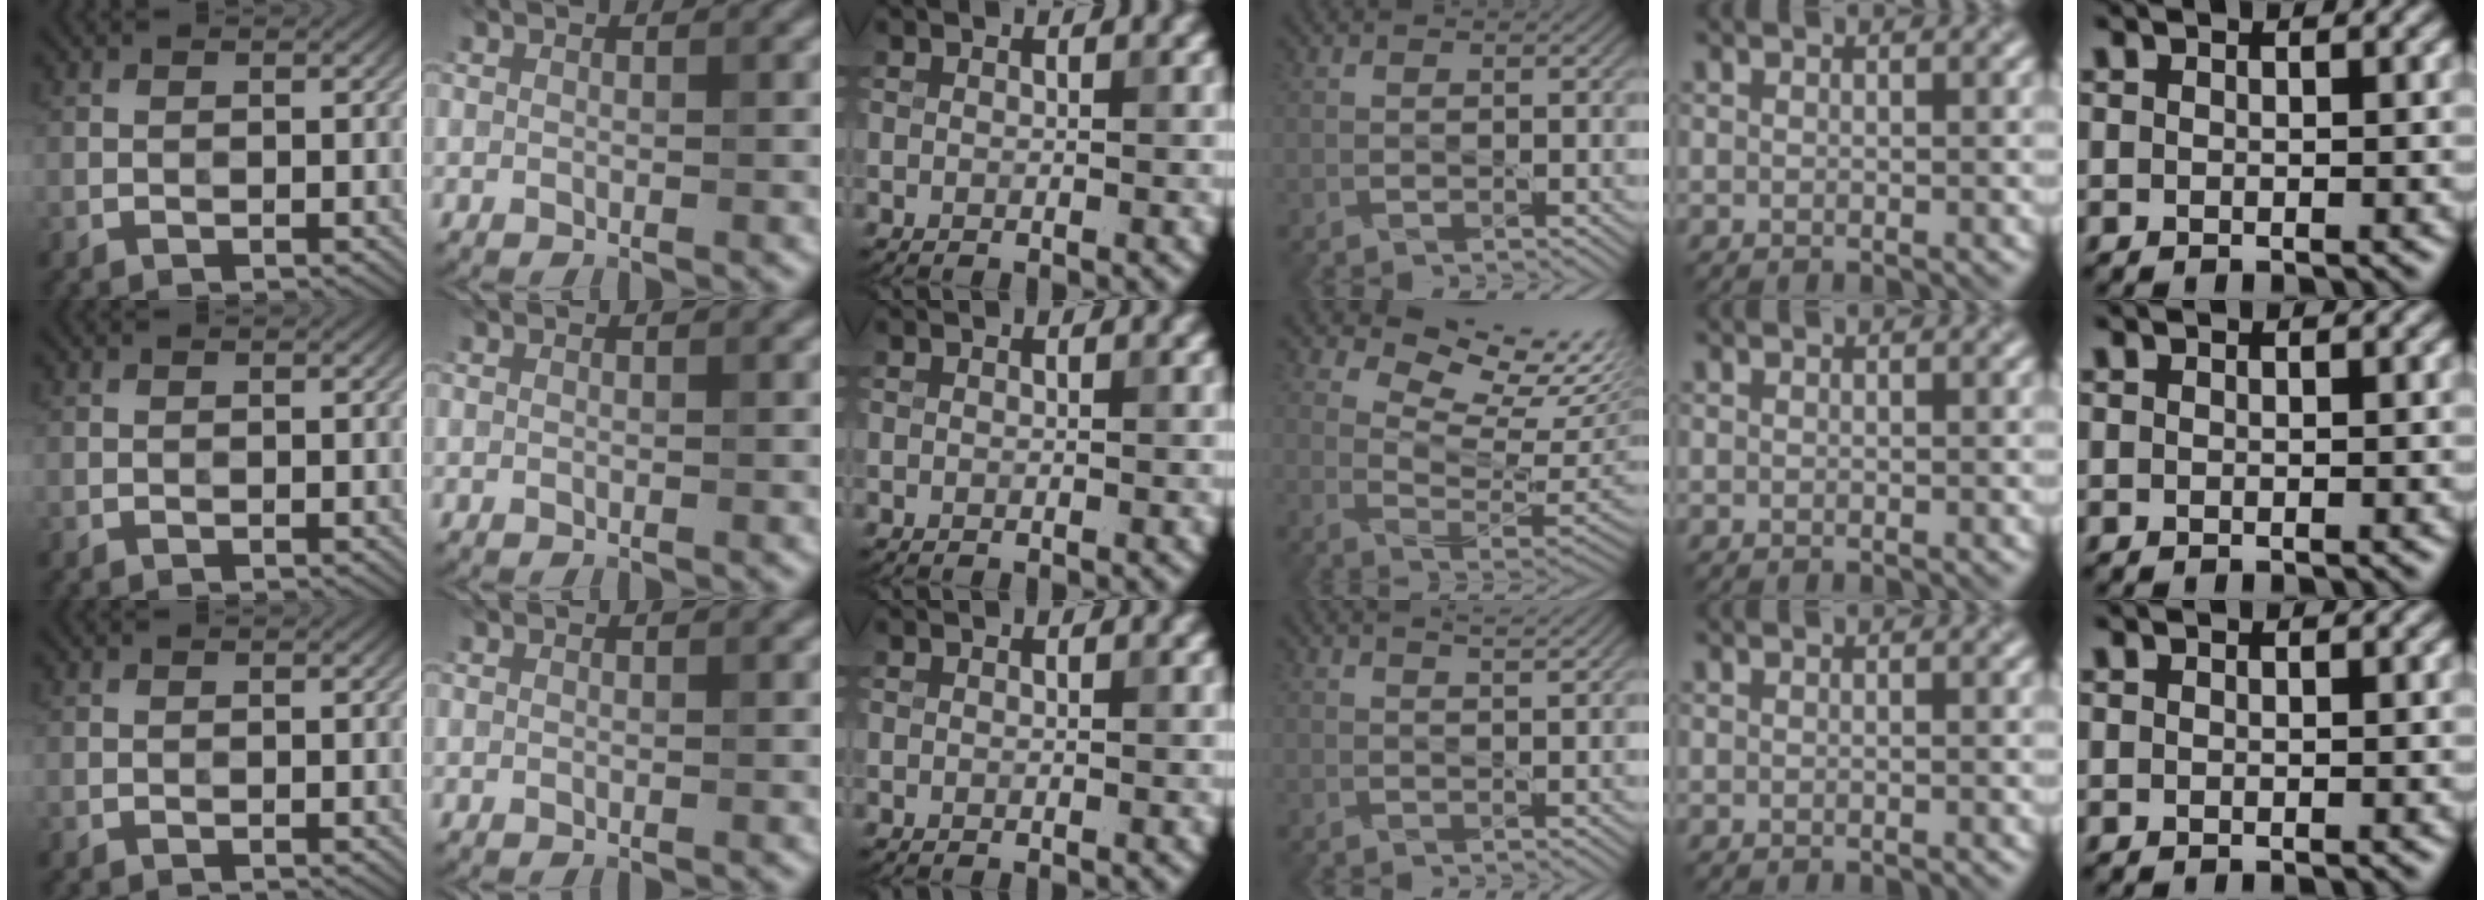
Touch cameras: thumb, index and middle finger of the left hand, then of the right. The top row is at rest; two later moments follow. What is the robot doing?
{"motion": "dispense", "object": "spray bottle"}